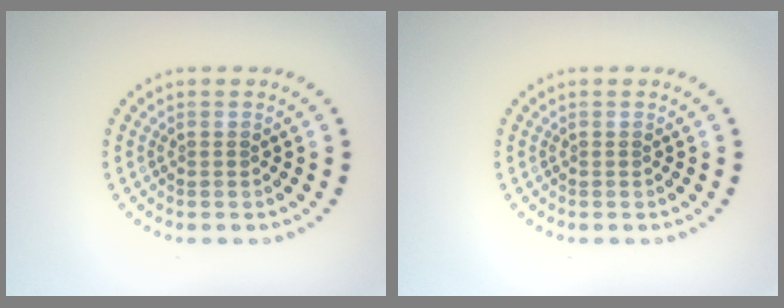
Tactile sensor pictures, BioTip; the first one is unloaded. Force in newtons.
{"total": 0.0}